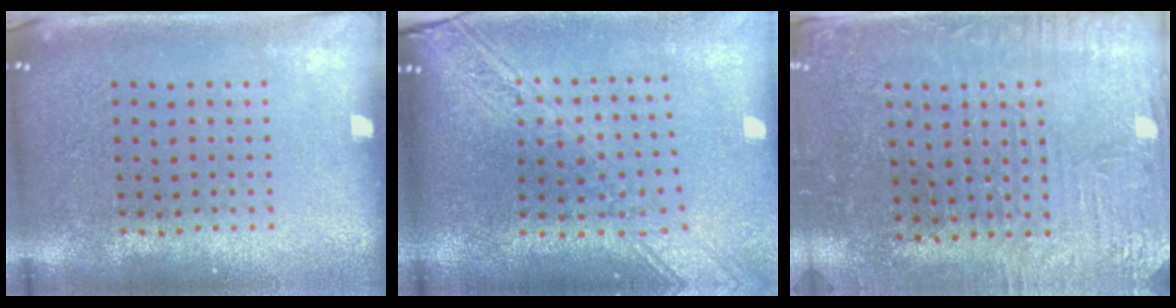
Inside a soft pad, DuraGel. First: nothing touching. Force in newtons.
{"total": 2.5, "press": 2.1, "slide": 1.4}
{"total": 3.1, "press": 3.0, "slide": 0.8}